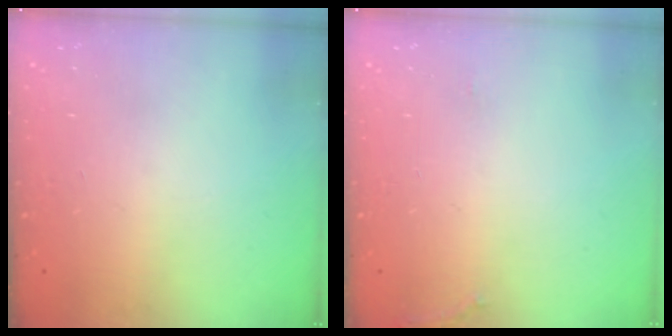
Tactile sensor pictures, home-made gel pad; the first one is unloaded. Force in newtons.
{"total": 7.9, "press": 5.9, "slide": 5.3}